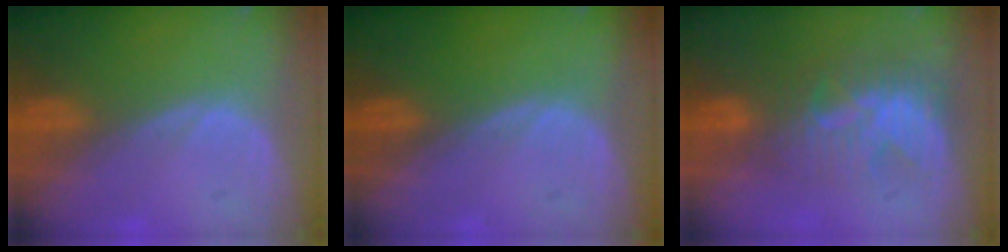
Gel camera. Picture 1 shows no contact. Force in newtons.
{"total": 0.0}
{"total": 8.9, "press": 7.7, "slide": 4.4}